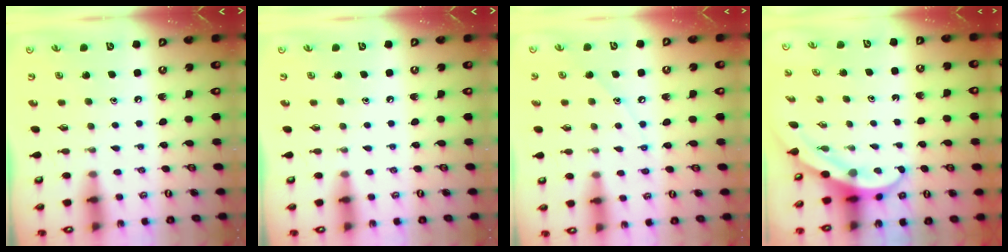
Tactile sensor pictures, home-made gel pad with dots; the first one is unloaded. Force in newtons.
{"total": 0.0}
{"total": 6.3, "press": 6.3, "slide": 0.3}
{"total": 3.9, "press": 3.8, "slide": 0.3}